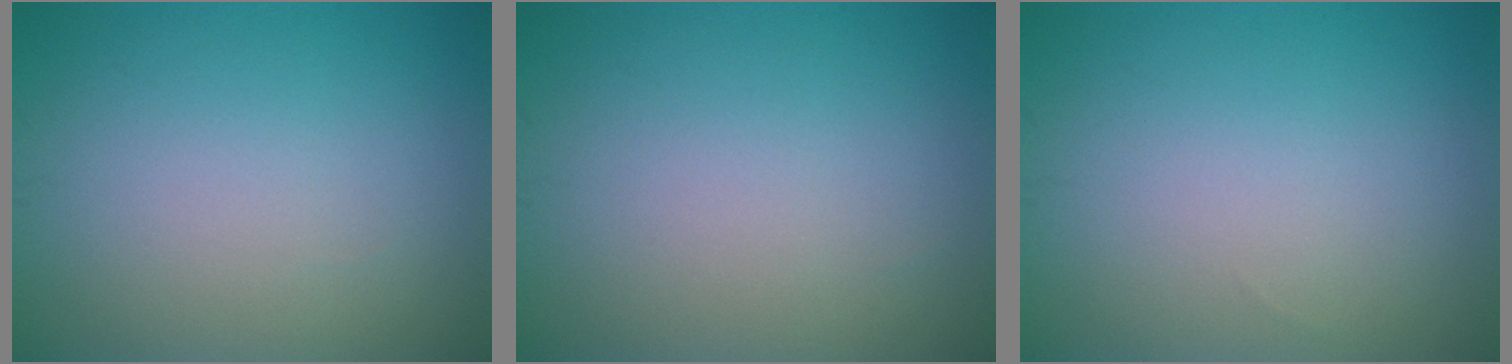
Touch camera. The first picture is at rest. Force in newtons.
{"total": 0.0}
{"total": 0.0}